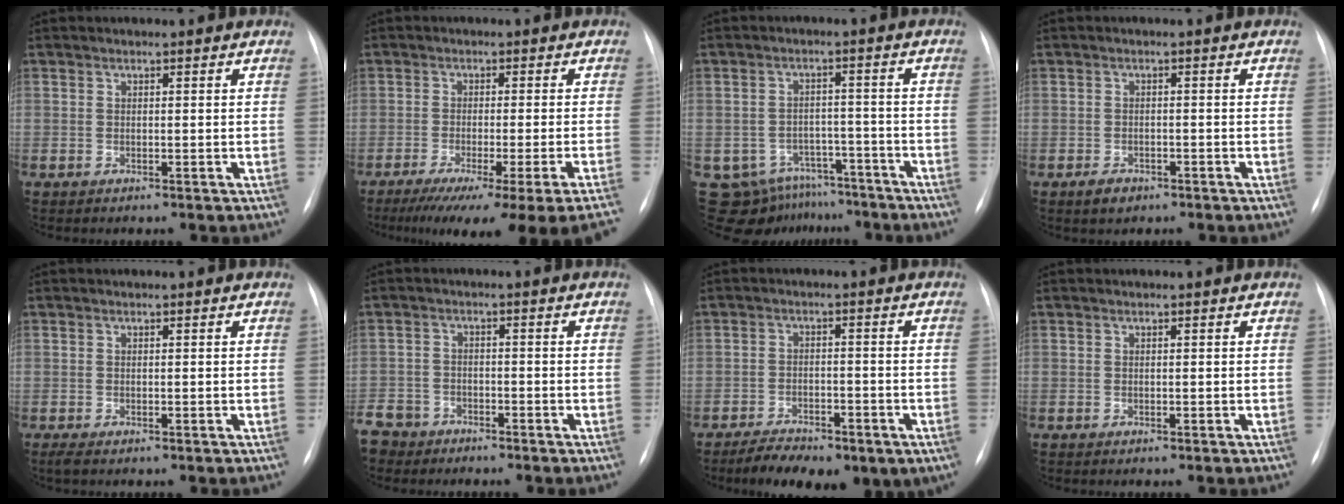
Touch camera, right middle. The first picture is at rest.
{"total": 18.2, "force": [-14.5, -1.4, 11.0], "torque": [-0.103, -0.051, -0.204]}
{"total": 11.3, "force": [-9.5, 6.0, 1.1], "torque": [-0.018, 0.026, -0.123]}
{"total": 2.5, "force": [-1.7, 1.5, 1.1], "torque": [-0.022, 0.001, -0.019]}
{"total": 1.2, "force": [-0.9, 0.3, 0.7], "torque": [-0.012, -0.003, -0.013]}
{"total": 7.3, "force": [-5.9, 4.3, 0.6], "torque": [-0.021, -0.006, -0.110]}
{"total": 11.6, "force": [-7.6, 4.9, 7.2], "torque": [-0.113, 0.005, -0.113]}
{"total": 0.0}